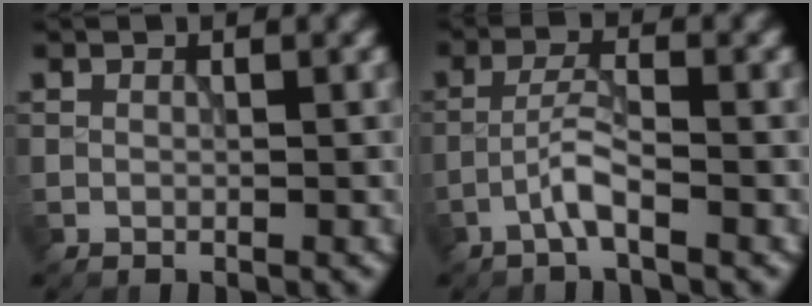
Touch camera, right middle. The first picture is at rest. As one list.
[{"total": 2.7, "force": [-1.6, 0.3, 2.1], "torque": [-0.044, 0.011, -0.037]}]